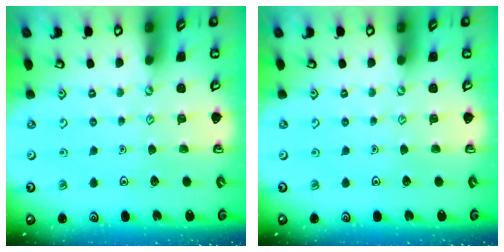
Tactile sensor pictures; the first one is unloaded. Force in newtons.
{"total": 0.0}